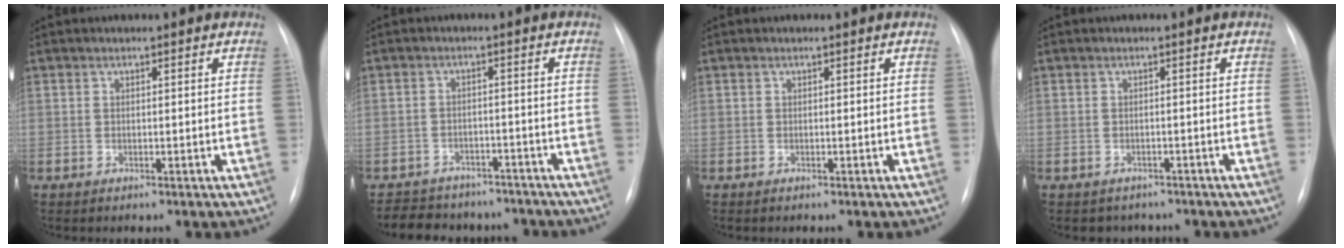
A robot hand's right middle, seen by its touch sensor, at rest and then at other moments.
{"total": 12.2, "force": [-10.6, 5.4, 2.7], "torque": [-0.050, 0.016, -0.131]}
{"total": 0.0}
{"total": 3.4, "force": [-2.8, 1.9, -0.1], "torque": [-0.002, 0.010, -0.035]}